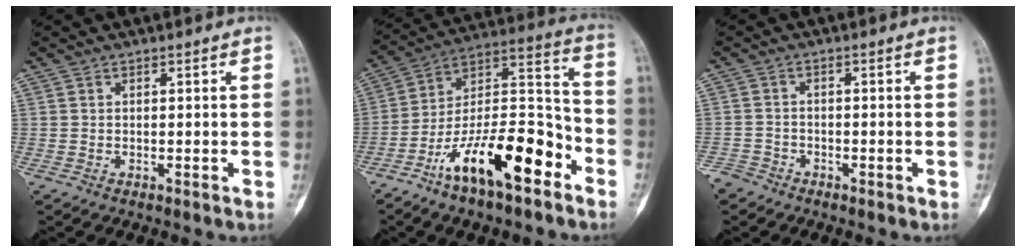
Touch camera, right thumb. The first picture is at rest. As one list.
[{"total": 20.5, "force": [-11.0, 7.4, 15.7], "torque": [-0.253, 0.087, -0.190]}, {"total": 3.1, "force": [-2.4, 2.0, 0.1], "torque": [0.006, 0.010, -0.050]}]